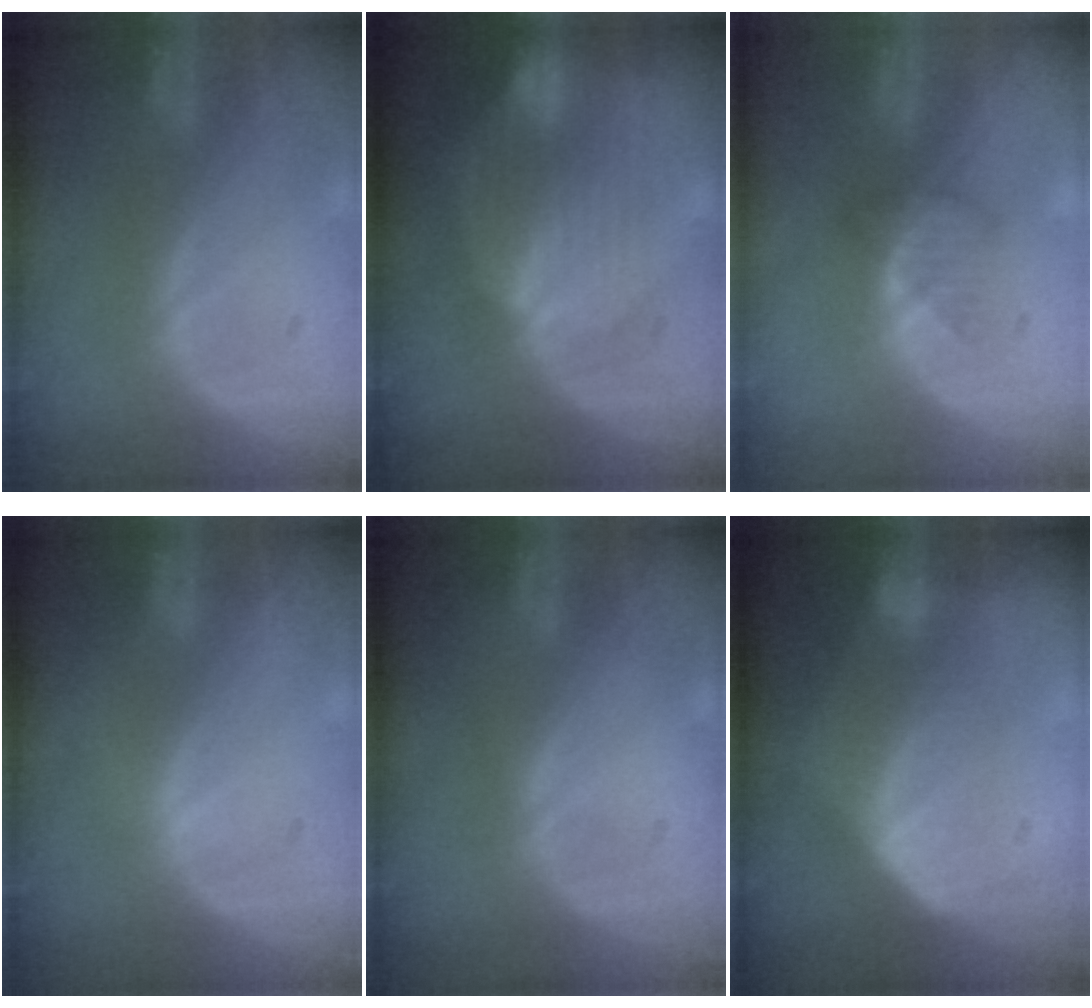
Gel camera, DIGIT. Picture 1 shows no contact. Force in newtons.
{"total": 8.4, "press": 8.0, "slide": 2.7}
{"total": 2.5, "press": 2.5, "slide": 0.3}
{"total": 0.0}
{"total": 0.0}
{"total": 7.2, "press": 6.1, "slide": 3.8}